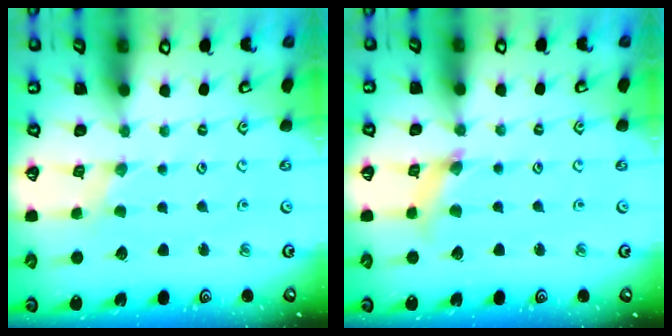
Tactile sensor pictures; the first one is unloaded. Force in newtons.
{"total": 4.1, "press": 4.1, "slide": 0.4}